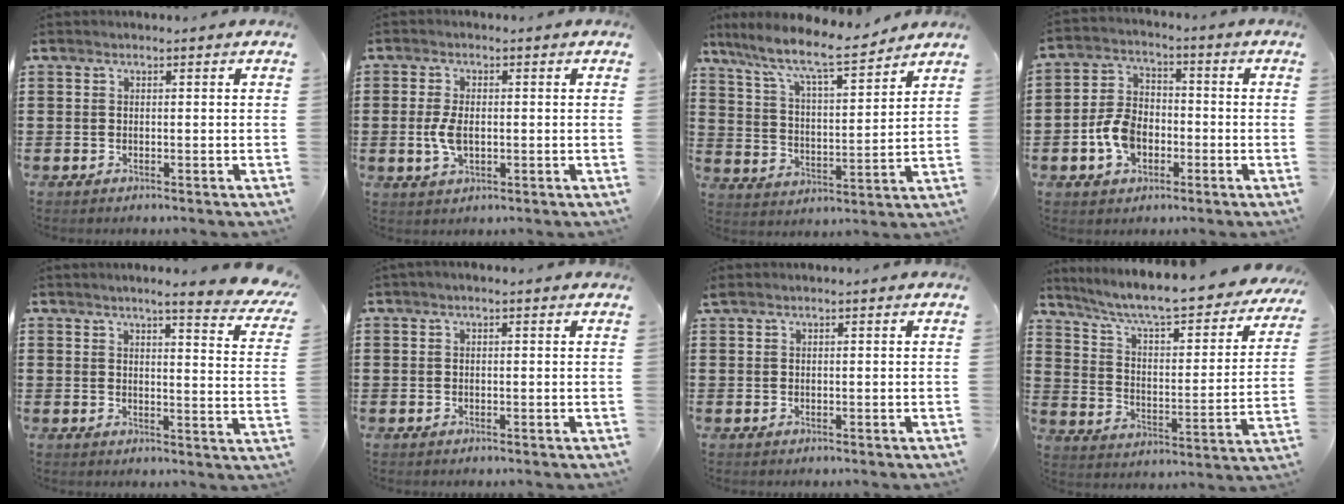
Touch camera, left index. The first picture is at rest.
{"total": 4.4, "force": [-0.2, 2.2, 3.7], "torque": [-0.092, -0.002, -0.011]}
{"total": 7.7, "force": [6.5, 0.6, 4.0], "torque": [-0.103, -0.039, 0.106]}
{"total": 7.4, "force": [-2.4, 5.1, 4.8], "torque": [-0.121, 0.007, -0.052]}
{"total": 4.8, "force": [3.8, -0.8, 2.7], "torque": [-0.059, -0.026, 0.060]}
{"total": 0.7, "force": [0.3, 0.1, 0.6], "torque": [-0.012, 0.003, 0.004]}
{"total": 0.5, "force": [0.4, 0.2, 0.3], "torque": [-0.007, 0.002, 0.007]}
{"total": 7.8, "force": [6.6, 0.5, 4.1], "torque": [-0.105, -0.049, 0.108]}